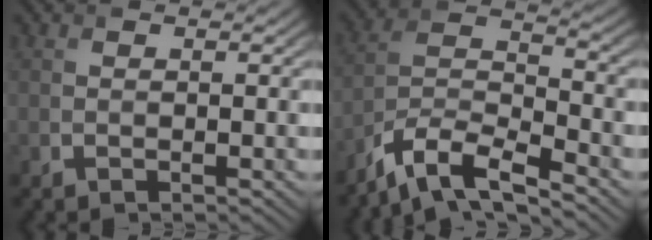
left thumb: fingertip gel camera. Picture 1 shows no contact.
{"total": 9.2, "force": [-7.3, 2.3, 5.0], "torque": [-0.099, -0.003, -0.152]}